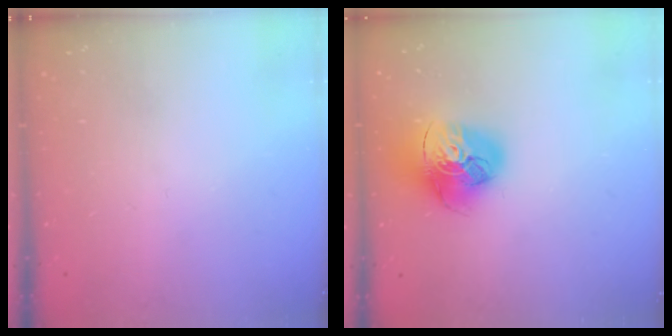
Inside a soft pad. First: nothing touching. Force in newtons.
{"total": 16.7, "press": 16.6, "slide": 1.8}